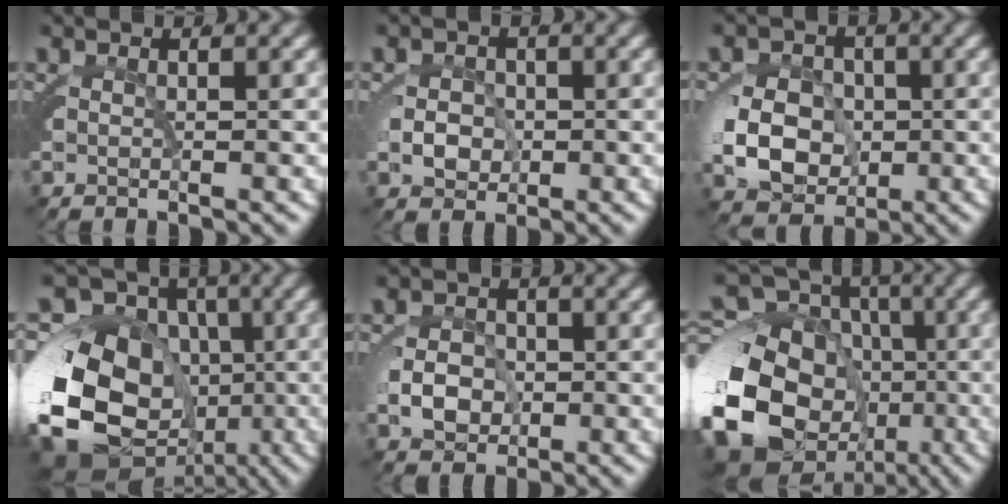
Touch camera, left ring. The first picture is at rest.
{"total": 1.9, "force": [0.1, 1.6, 1.0], "torque": [-0.018, 0.000, 0.006]}
{"total": 6.5, "force": [-0.5, 5.3, 3.6], "torque": [-0.064, -0.015, -0.003]}
{"total": 16.4, "force": [-2.8, 13.2, 9.4], "torque": [-0.204, -0.059, -0.037]}
{"total": 2.7, "force": [-0.2, 2.1, 1.6], "torque": [-0.027, -0.002, 0.001]}
{"total": 17.7, "force": [-3.7, 14.7, 9.0], "torque": [-0.217, -0.073, -0.049]}